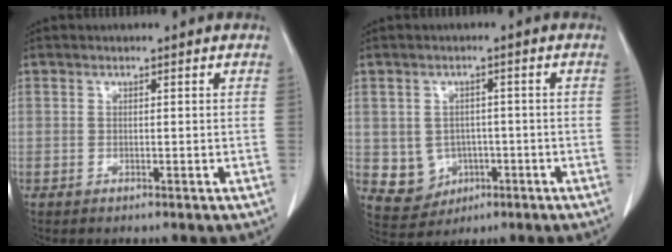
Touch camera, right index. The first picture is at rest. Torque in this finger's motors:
{"motor_torque": [-0.26, 0.08, -1.05, -0.21]}